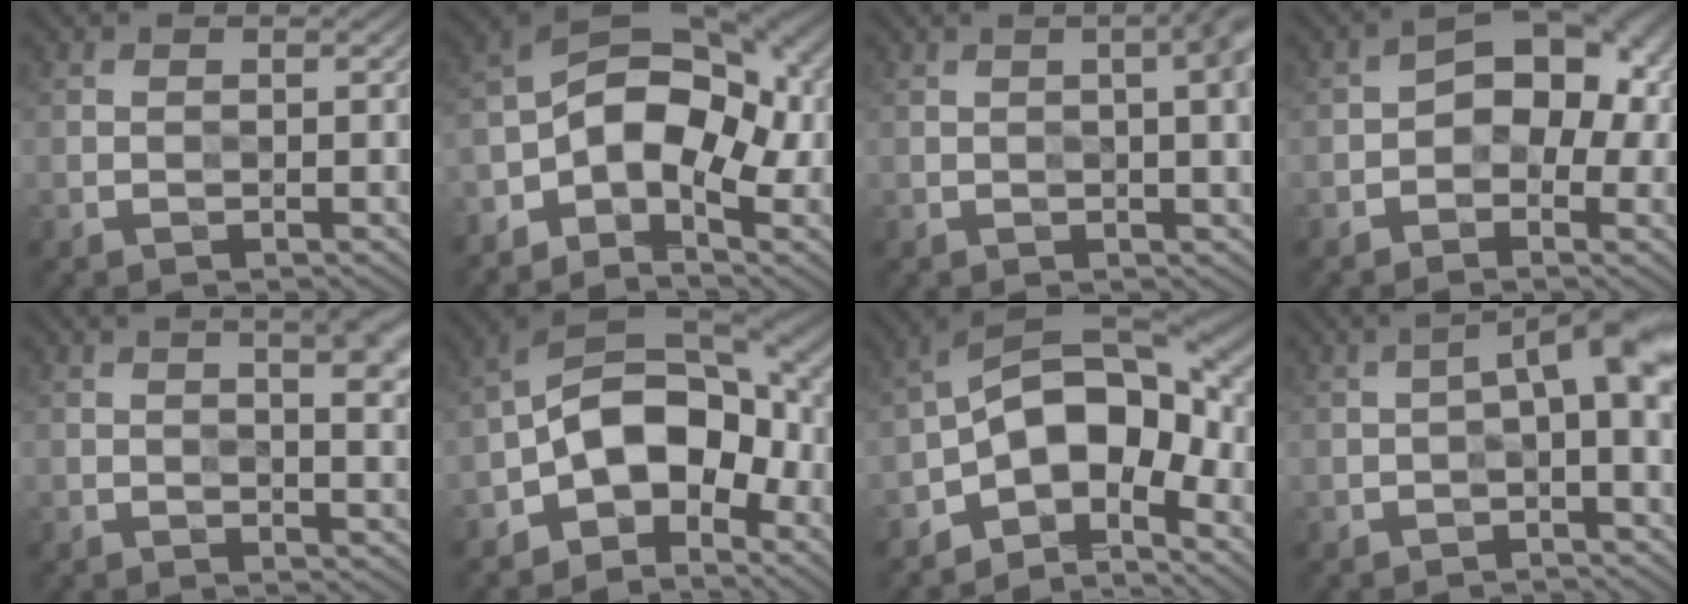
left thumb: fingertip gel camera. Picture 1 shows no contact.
{"total": 11.2, "force": [-4.1, 6.1, 8.4], "torque": [-0.137, -0.005, -0.088]}
{"total": 5.2, "force": [1.3, 1.4, 4.9], "torque": [-0.047, 0.018, 0.001]}
{"total": 6.9, "force": [-0.8, 4.6, 5.1], "torque": [-0.056, 0.008, -0.025]}
{"total": 7.1, "force": [2.9, 2.0, 6.1], "torque": [-0.061, 0.018, 0.030]}
{"total": 12.5, "force": [-3.8, 7.7, 9.0], "torque": [-0.137, -0.003, -0.083]}
{"total": 12.5, "force": [-4.2, 7.2, 9.4], "torque": [-0.137, 0.000, -0.091]}
{"total": 5.0, "force": [0.3, 0.8, 4.9], "torque": [-0.077, 0.017, -0.003]}